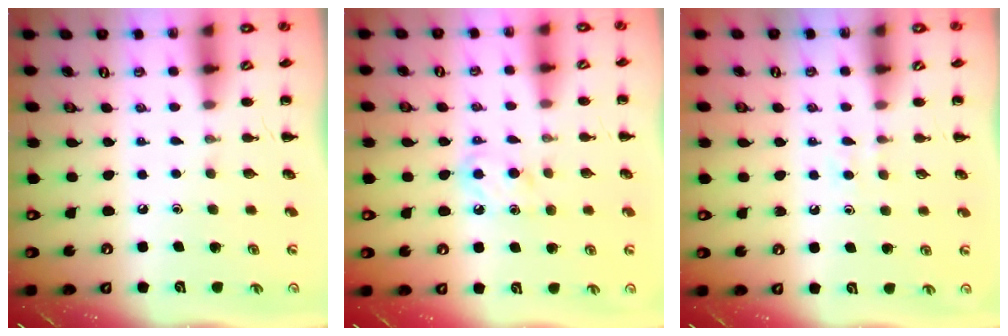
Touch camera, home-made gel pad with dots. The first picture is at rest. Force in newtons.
{"total": 5.1, "press": 4.8, "slide": 1.6}
{"total": 2.6, "press": 2.5, "slide": 0.9}